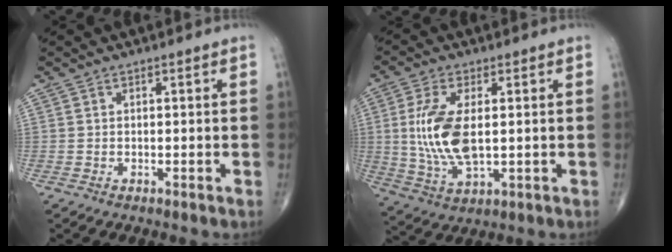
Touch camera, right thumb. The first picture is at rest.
{"total": 11.9, "force": [0.9, 5.4, 10.5], "torque": [-0.224, -0.012, 0.026]}